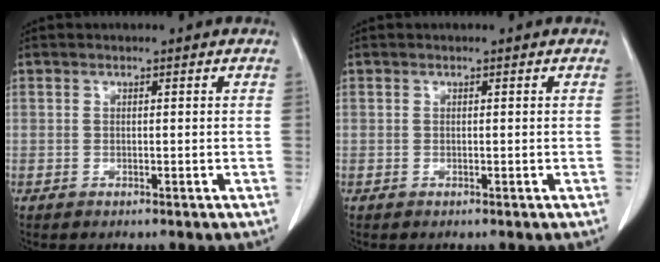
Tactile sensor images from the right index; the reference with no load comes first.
{"total": 0.0}